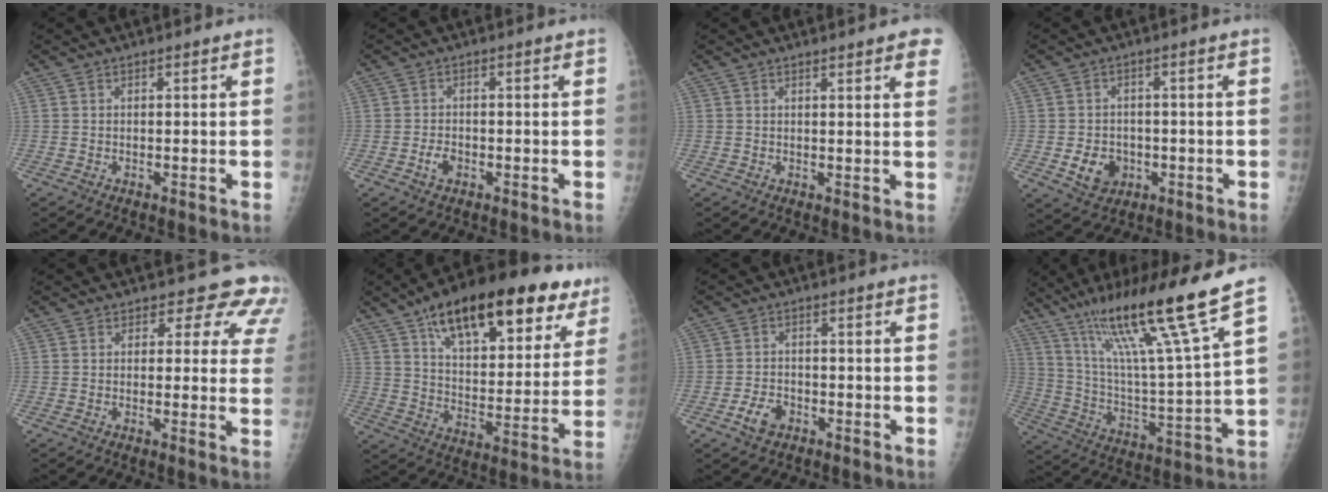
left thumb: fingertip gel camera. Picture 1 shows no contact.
{"total": 2.4, "force": [-1.0, 1.6, 1.5], "torque": [-0.026, 0.006, -0.018]}
{"total": 5.8, "force": [4.0, 1.1, 4.0], "torque": [-0.032, -0.007, 0.040]}
{"total": 6.0, "force": [-1.6, 4.9, 3.1], "torque": [-0.031, 0.006, -0.019]}
{"total": 8.6, "force": [7.1, 4.5, 2.2], "torque": [0.029, -0.030, 0.052]}
{"total": 27.7, "force": [16.4, 11.7, 19.1], "torque": [-0.252, -0.026, 0.247]}
{"total": 4.1, "force": [-2.1, 2.7, 2.3], "torque": [-0.036, 0.013, -0.037]}
{"total": 21.2, "force": [14.4, 0.3, 15.5], "torque": [-0.244, -0.065, 0.254]}